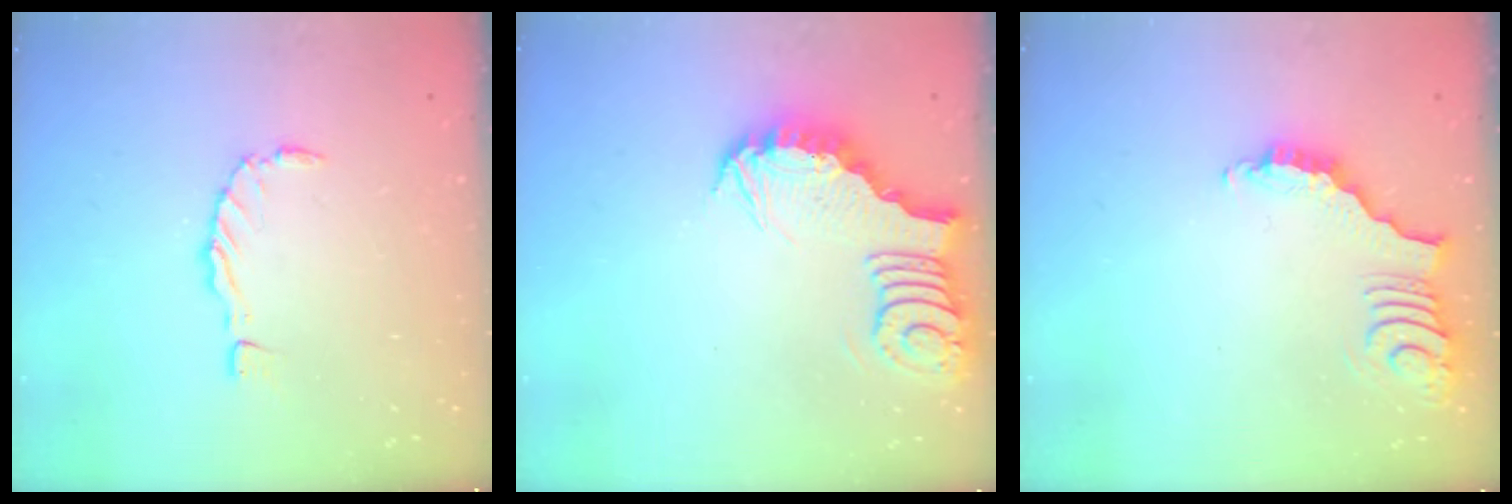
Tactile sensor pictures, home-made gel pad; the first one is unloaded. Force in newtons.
{"total": 3.9, "press": 3.9, "slide": 0.5}
{"total": 4.0, "press": 3.9, "slide": 0.6}